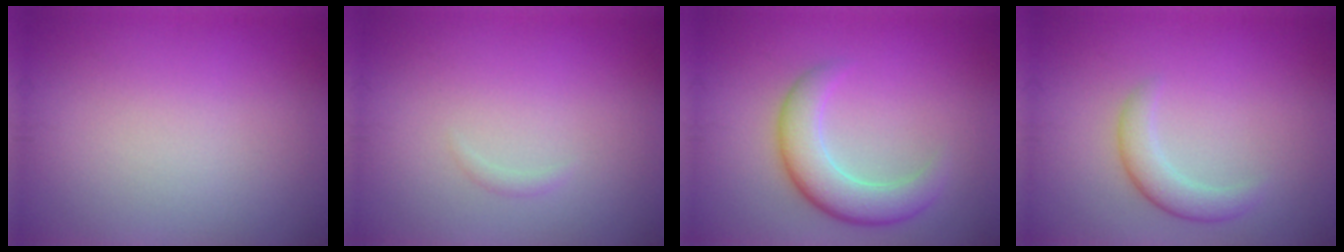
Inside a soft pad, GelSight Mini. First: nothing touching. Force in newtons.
{"total": 0.5, "press": 0.5, "slide": 0.0}
{"total": 4.8, "press": 4.8, "slide": 0.4}
{"total": 2.5, "press": 2.5, "slide": 0.2}